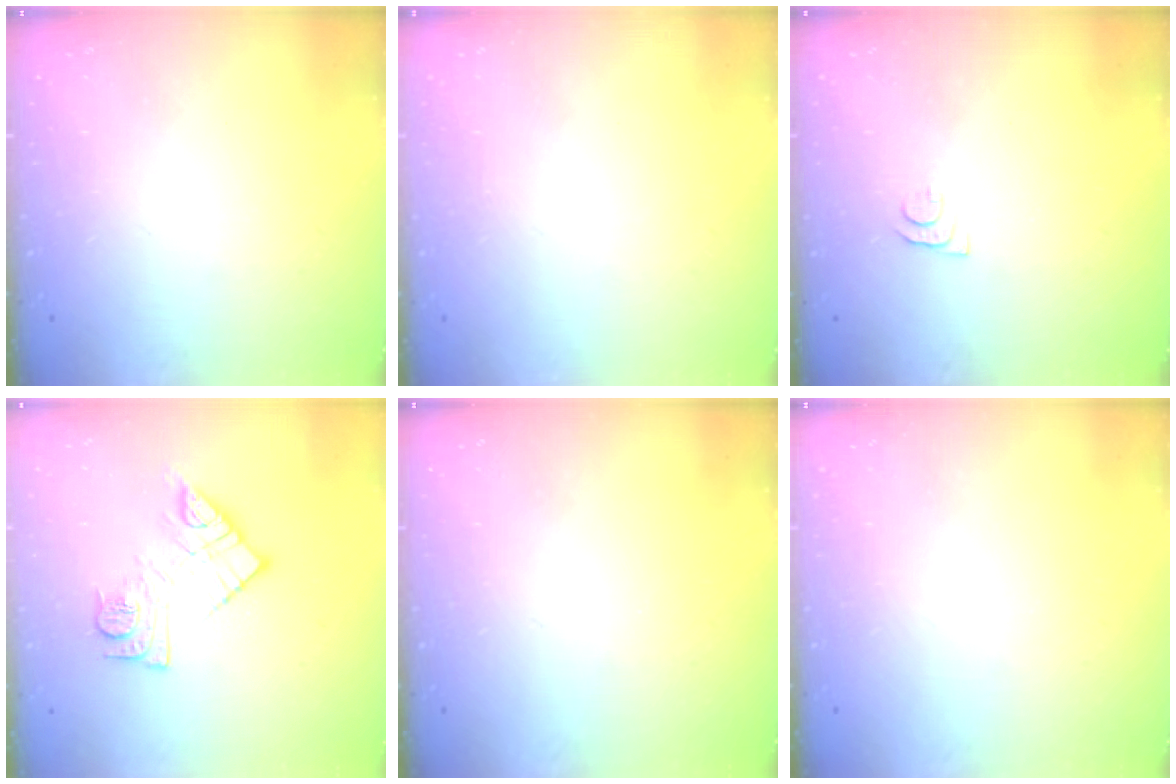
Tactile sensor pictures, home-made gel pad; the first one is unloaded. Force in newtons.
{"total": 1.7, "press": 1.7, "slide": 0.1}
{"total": 4.3, "press": 4.3, "slide": 0.6}
{"total": 12.0, "press": 12.0, "slide": 0.9}
{"total": 0.0}
{"total": 0.0}